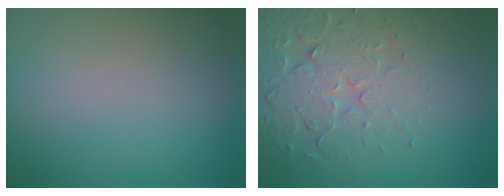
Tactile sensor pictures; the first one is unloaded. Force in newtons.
{"total": 5.1, "press": 4.5, "slide": 2.5}